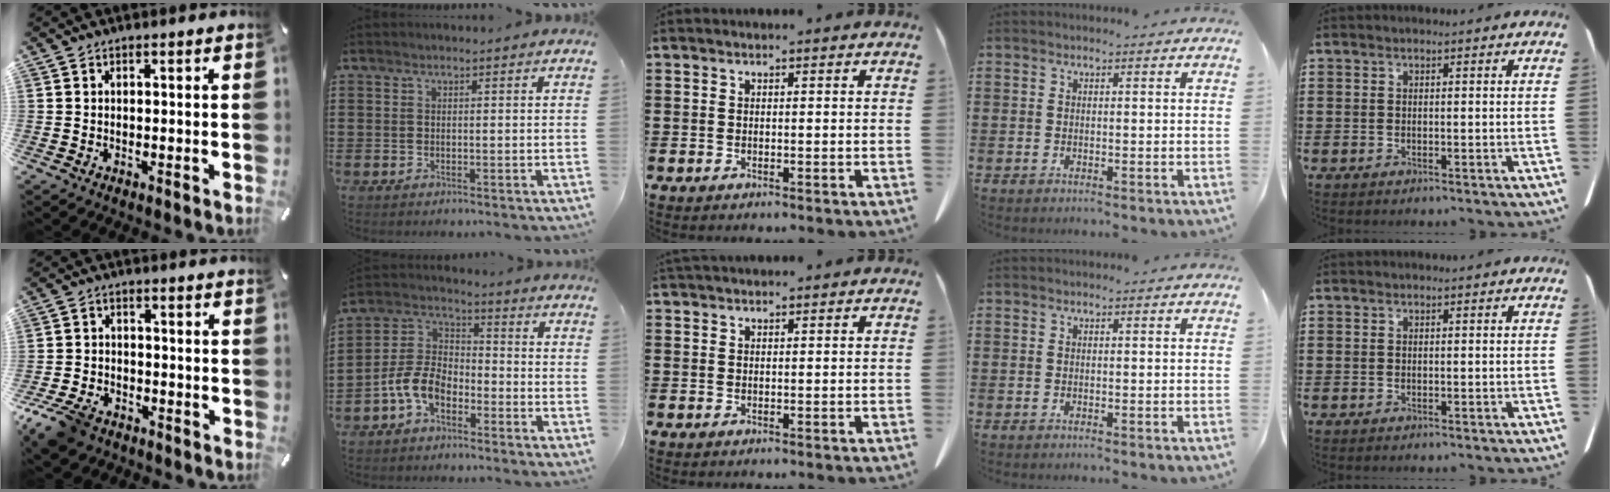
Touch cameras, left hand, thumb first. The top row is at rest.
{"thumb": {"total": 7.2, "force": [-5.3, 4.0, 2.7], "torque": [-0.068, 0.021, -0.102]}, "index": {"total": 7.2, "force": [-4.1, 4.1, 4.3], "torque": [-0.121, -0.003, -0.089]}, "middle": {"total": 0.9, "force": [0.8, 0.1, 0.2], "torque": [-0.005, 0.000, 0.017]}}